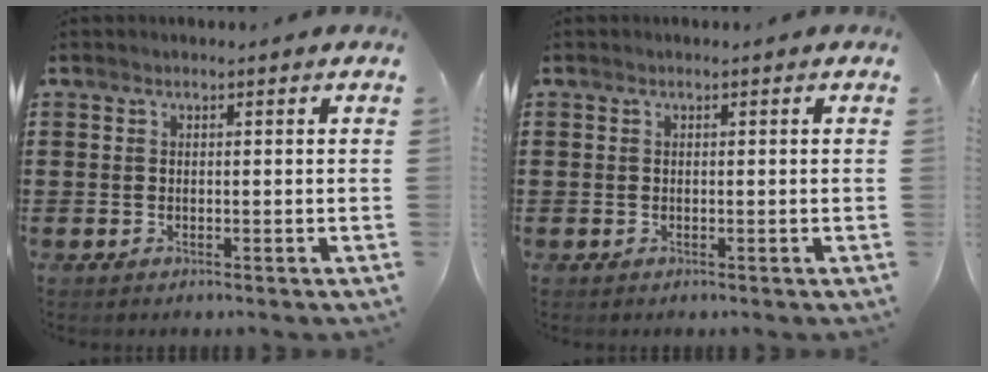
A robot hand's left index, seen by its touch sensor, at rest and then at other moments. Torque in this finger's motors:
{"motor_torque": [-0.04, -0.01, -0.01, -0.01]}